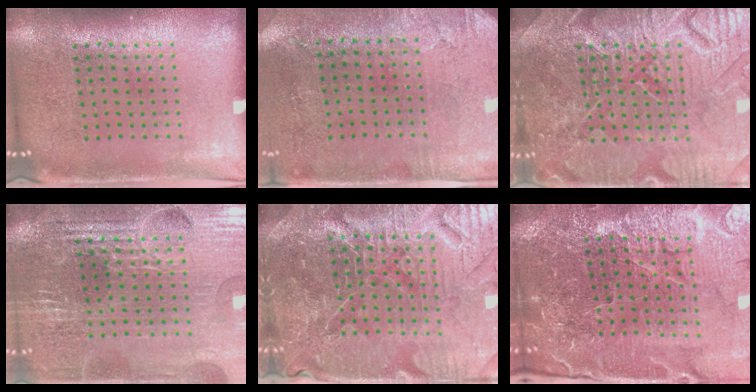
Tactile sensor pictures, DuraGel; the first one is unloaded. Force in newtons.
{"total": 2.9, "press": 2.4, "slide": 1.7}
{"total": 7.9, "press": 7.8, "slide": 1.0}
{"total": 3.7, "press": 3.6, "slide": 0.7}
{"total": 5.6, "press": 5.3, "slide": 2.0}
{"total": 5.3, "press": 5.0, "slide": 1.8}